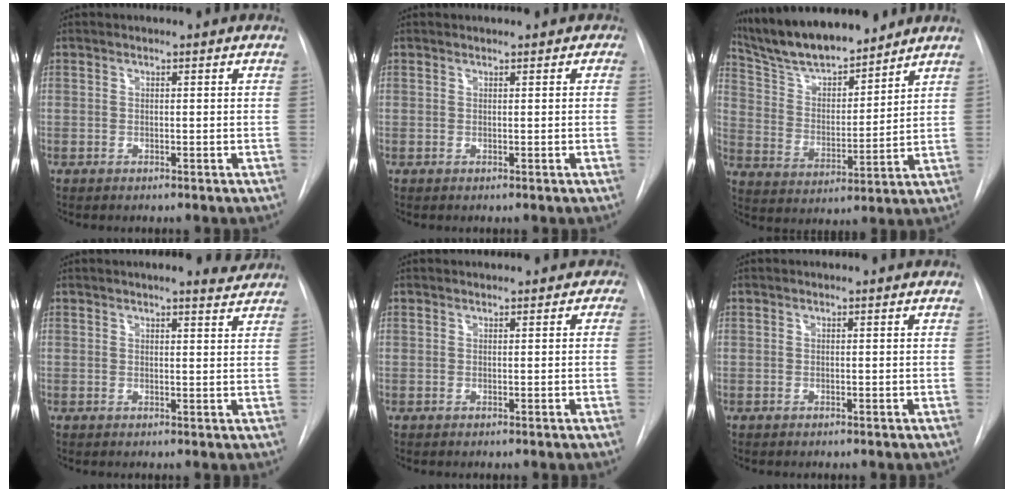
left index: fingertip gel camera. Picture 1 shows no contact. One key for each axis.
{"total": 1.5, "fx": 1.1, "fy": 0.9, "fz": 0.4, "tx": 0.000, "ty": 0.014, "tz": 0.013}
{"total": 15.1, "fx": 13.6, "fy": 2.7, "fz": 5.9, "tx": -0.108, "ty": 0.007, "tz": 0.245}
{"total": 5.1, "fx": 4.8, "fy": 0.8, "fz": 1.7, "tx": -0.025, "ty": 0.000, "tz": 0.048}
{"total": 1.8, "fx": 1.1, "fy": 1.3, "fz": 0.6, "tx": 0.004, "ty": 0.014, "tz": 0.013}
{"total": 0.0}